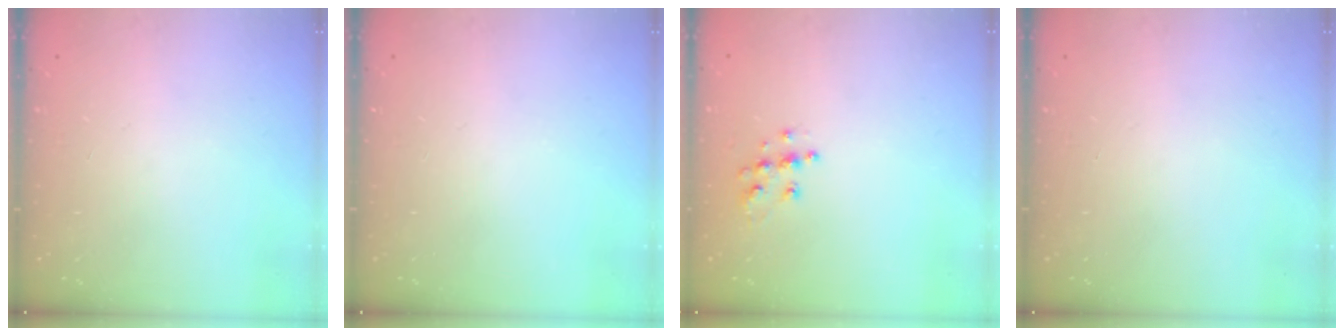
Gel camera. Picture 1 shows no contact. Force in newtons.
{"total": 0.0}
{"total": 7.7, "press": 7.7, "slide": 0.3}
{"total": 0.0}